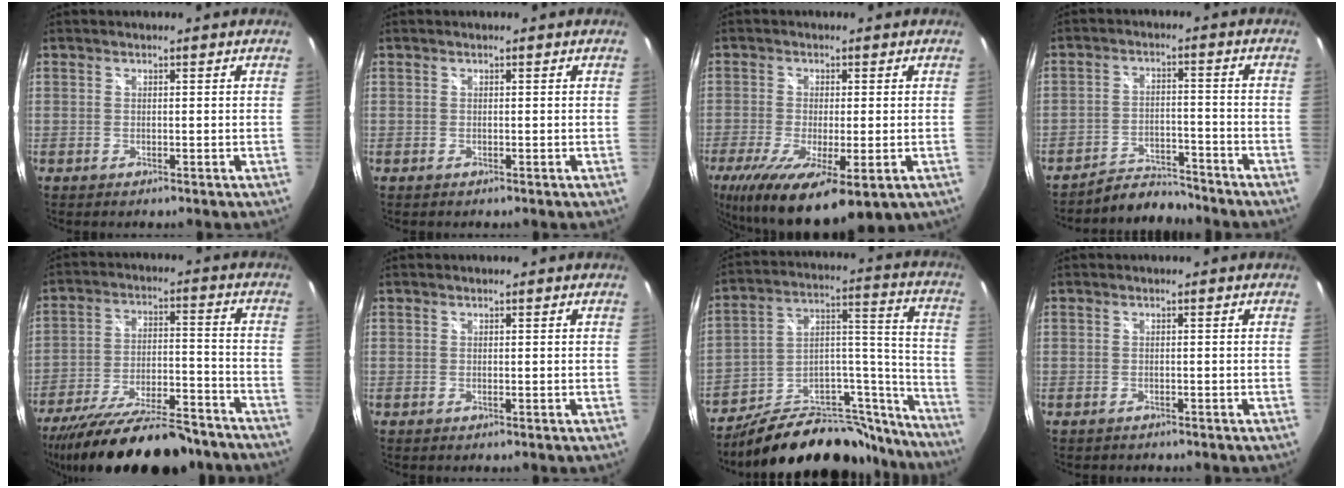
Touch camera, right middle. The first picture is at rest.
{"total": 0.0}
{"total": 16.9, "force": [-8.6, 5.3, 13.5], "torque": [-0.268, -0.064, -0.135]}
{"total": 6.3, "force": [-6.2, 0.6, 0.0], "torque": [-0.016, 0.015, -0.105]}
{"total": 24.5, "force": [-20.3, 6.5, 12.1], "torque": [-0.222, -0.035, -0.297]}
{"total": 0.0}
{"total": 26.7, "force": [-22.0, 10.5, 10.9], "torque": [-0.131, 0.076, -0.311]}
{"total": 1.2, "force": [-1.0, 0.6, 0.2], "torque": [-0.009, -0.002, -0.015]}